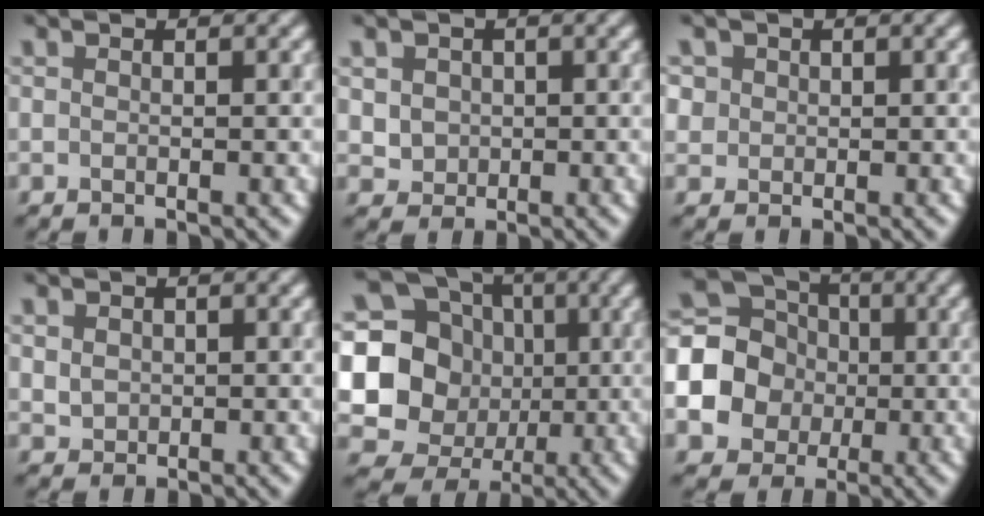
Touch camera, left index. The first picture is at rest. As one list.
[{"total": 2.2, "force": [0.3, 2.0, 0.8], "torque": [-0.018, 0.003, 0.016]}, {"total": 1.6, "force": [0.6, 1.5, 0.2], "torque": [-0.005, 0.007, 0.026]}, {"total": 1.4, "force": [0.4, 1.3, 0.5], "torque": [-0.009, 0.000, 0.011]}, {"total": 16.4, "force": [0.0, 15.5, 5.4], "torque": [-0.162, 0.015, -0.022]}, {"total": 11.9, "force": [-1.8, 11.1, 3.9], "torque": [-0.124, 0.000, -0.056]}]